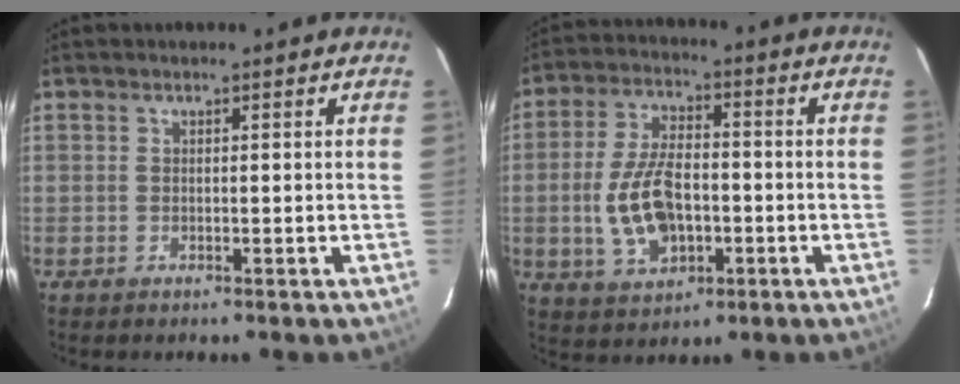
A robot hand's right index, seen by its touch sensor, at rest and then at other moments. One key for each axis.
{"total": 12.3, "fx": -2.4, "fy": 6.9, "fz": 10.0, "tx": -0.203, "ty": 0.008, "tz": -0.032}